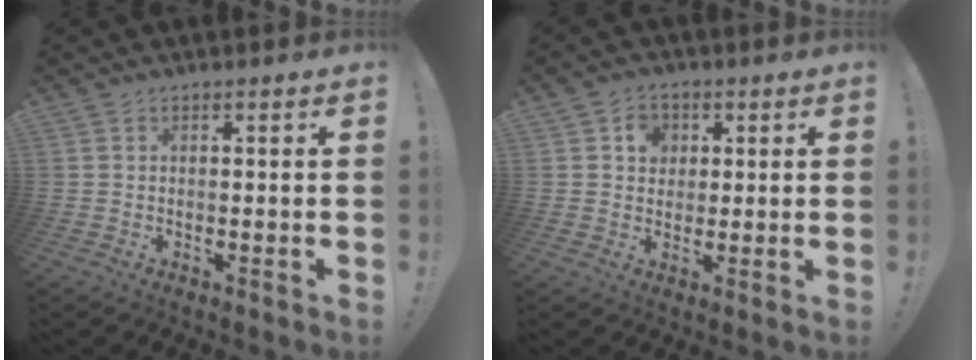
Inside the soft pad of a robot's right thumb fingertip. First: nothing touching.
{"total": 5.8, "force": [1.8, 5.1, 2.1], "torque": [-0.029, 0.000, 0.032]}